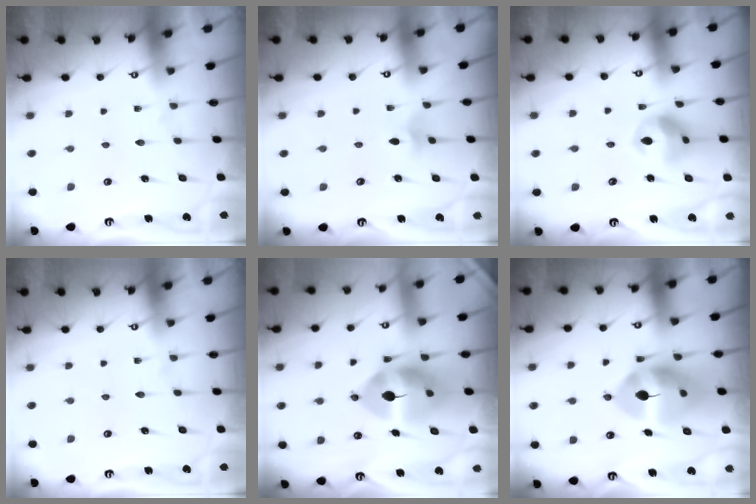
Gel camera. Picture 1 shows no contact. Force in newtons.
{"total": 4.9, "press": 4.8, "slide": 1.1}
{"total": 11.2, "press": 11.2, "slide": 0.8}
{"total": 0.0}
{"total": 12.9, "press": 12.7, "slide": 2.3}
{"total": 14.7, "press": 14.6, "slide": 2.3}